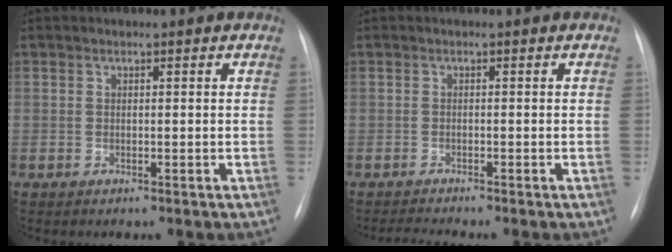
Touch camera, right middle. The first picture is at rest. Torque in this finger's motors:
{"motor_torque": [0.14, -0.22, -0.03, -0.01]}